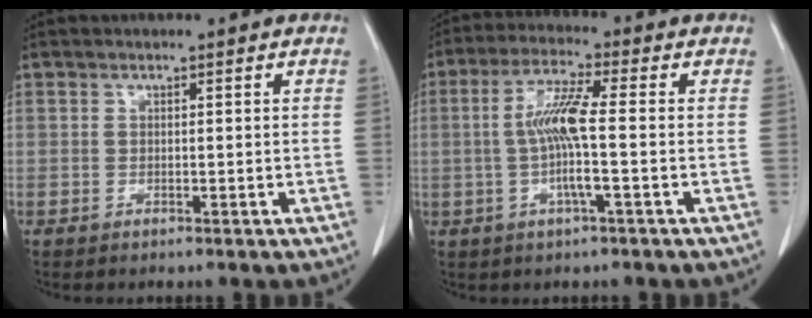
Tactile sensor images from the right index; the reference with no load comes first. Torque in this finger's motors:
{"motor_torque": [1.52, -0.34, 0.80, 0.11]}